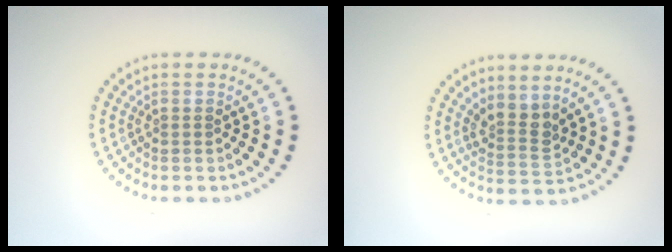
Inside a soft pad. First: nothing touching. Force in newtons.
{"total": 2.6, "press": 1.9, "slide": 1.7}